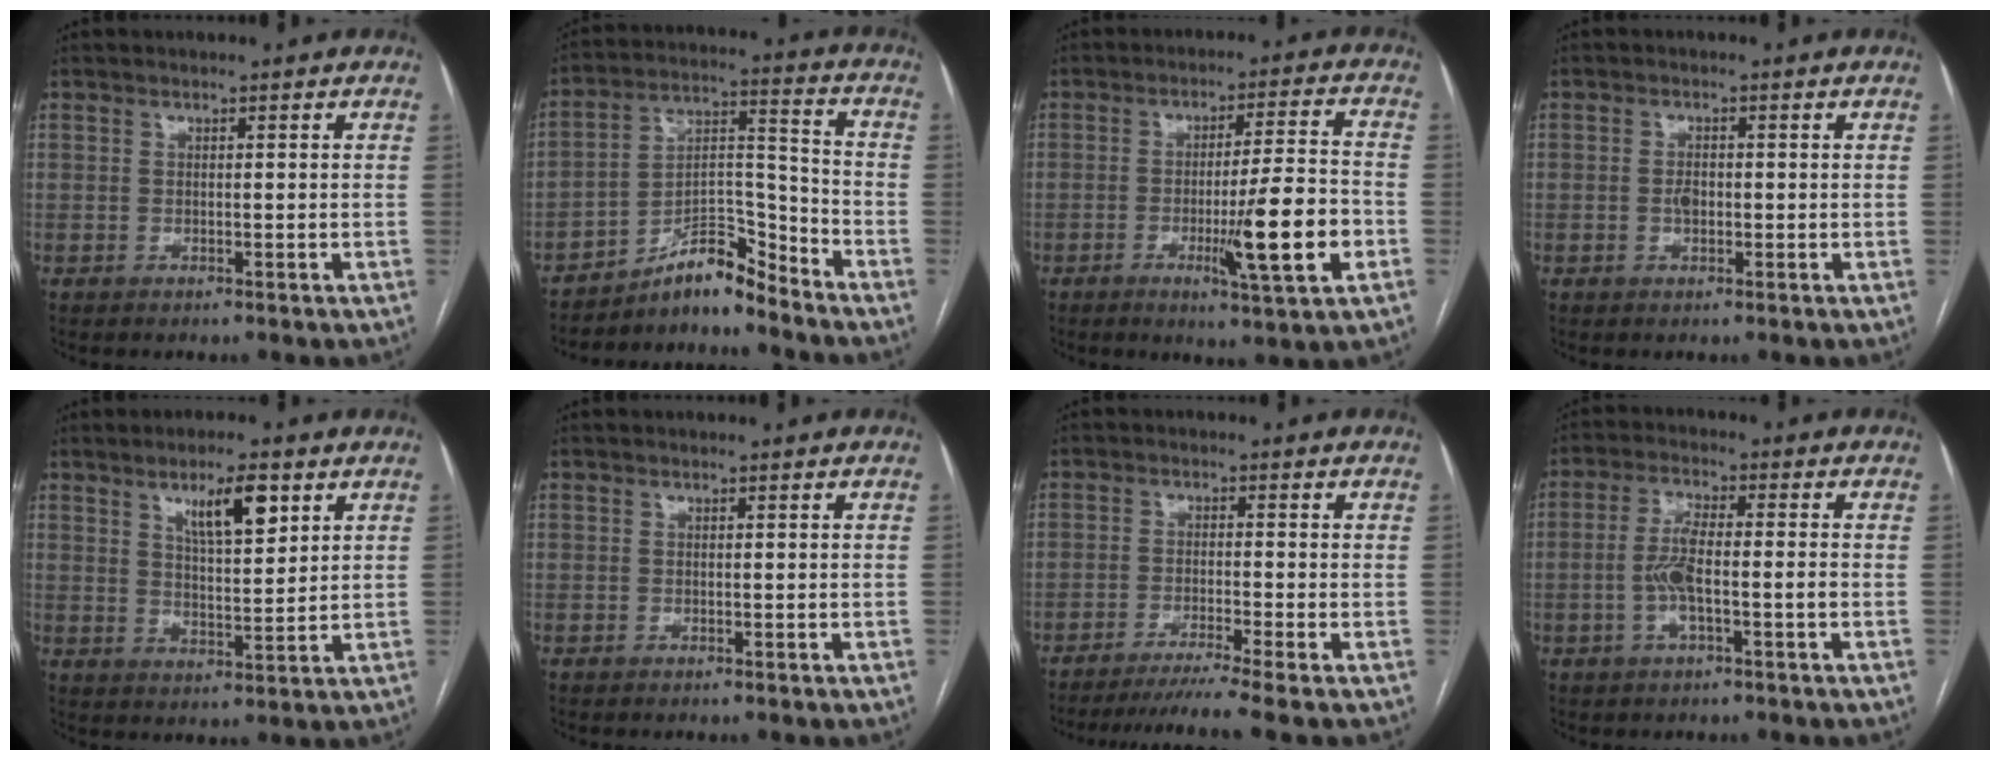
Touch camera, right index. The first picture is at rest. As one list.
[{"total": 8.2, "force": [-7.7, 1.5, 2.6], "torque": [-0.039, 0.043, -0.133]}, {"total": 12.0, "force": [-3.8, -0.1, 11.4], "torque": [-0.177, -0.014, -0.058]}, {"total": 1.6, "force": [-0.4, 0.8, 1.4], "torque": [-0.025, 0.002, -0.005]}, {"total": 7.7, "force": [4.1, 1.8, 6.3], "torque": [-0.108, -0.001, 0.073]}, {"total": 0.0}, {"total": 7.4, "force": [-6.2, -2.5, 3.2], "torque": [-0.042, -0.024, -0.100]}, {"total": 5.9, "force": [-1.5, 0.9, 5.6], "torque": [-0.121, 0.011, -0.029]}]